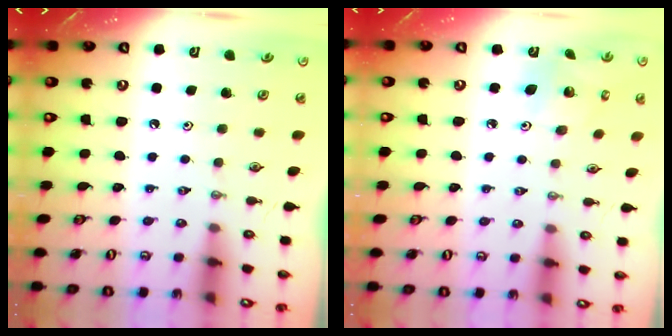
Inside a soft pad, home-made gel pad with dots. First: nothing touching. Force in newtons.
{"total": 4.0, "press": 4.0, "slide": 0.4}